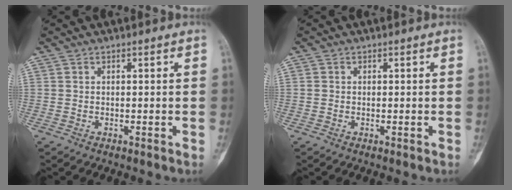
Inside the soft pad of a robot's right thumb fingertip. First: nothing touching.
{"total": 0.6, "force": [0.0, 0.6, 0.1], "torque": [0.005, 0.003, -0.001]}